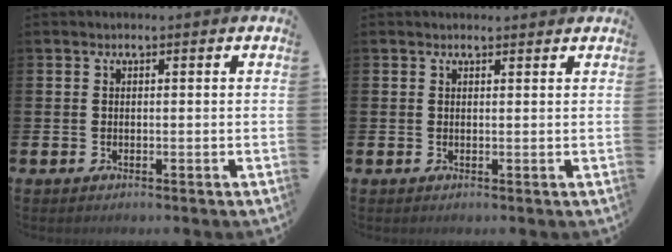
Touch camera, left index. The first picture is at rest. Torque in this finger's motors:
{"motor_torque": [0.33, -0.43, 0.00, -0.01]}